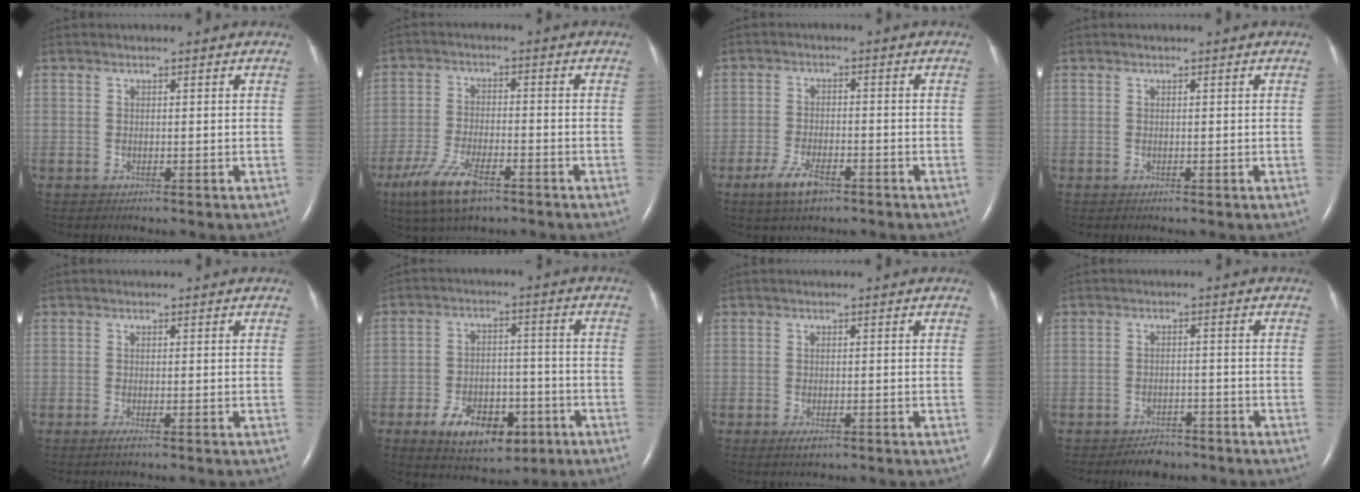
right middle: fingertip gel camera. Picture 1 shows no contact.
{"total": 8.9, "force": [-5.6, 2.5, 6.3], "torque": [-0.135, -0.015, -0.099]}
{"total": 5.5, "force": [-3.5, 1.8, 3.8], "torque": [-0.085, -0.007, -0.060]}
{"total": 0.0}
{"total": 1.0, "force": [-0.6, -0.1, 0.8], "torque": [-0.020, -0.004, -0.014]}
{"total": 11.2, "force": [-5.6, 6.1, 7.5], "torque": [-0.121, 0.005, -0.079]}
{"total": 1.8, "force": [-1.0, 0.7, 1.4], "torque": [-0.029, -0.003, -0.014]}
{"total": 3.8, "force": [-3.1, 1.7, 1.3], "torque": [-0.025, 0.001, -0.045]}